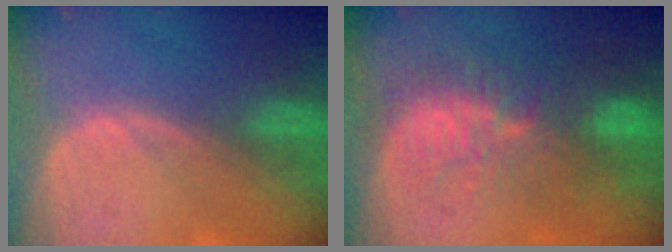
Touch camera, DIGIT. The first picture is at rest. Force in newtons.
{"total": 10.9, "press": 9.6, "slide": 5.1}